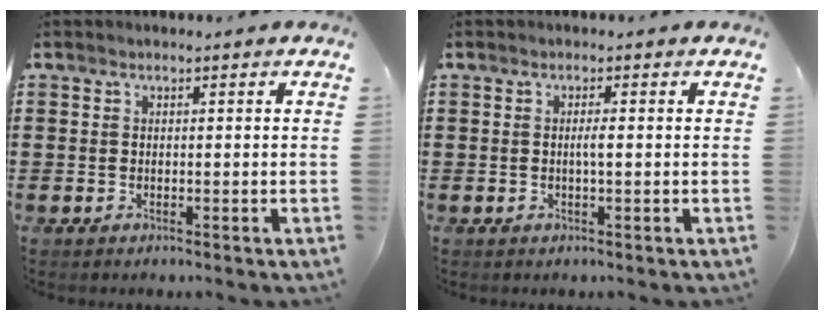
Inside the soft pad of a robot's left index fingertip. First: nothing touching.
{"total": 1.4, "force": [0.1, -0.1, 1.4], "torque": [-0.029, -0.004, 0.002]}